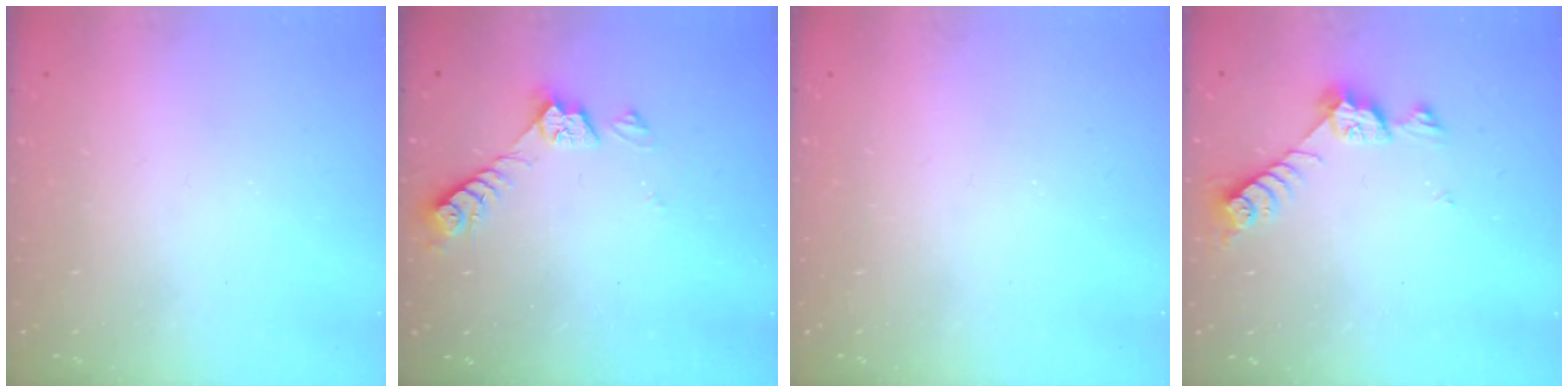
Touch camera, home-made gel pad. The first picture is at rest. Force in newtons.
{"total": 4.9, "press": 4.8, "slide": 0.6}
{"total": 0.0}
{"total": 7.3, "press": 7.3, "slide": 0.6}